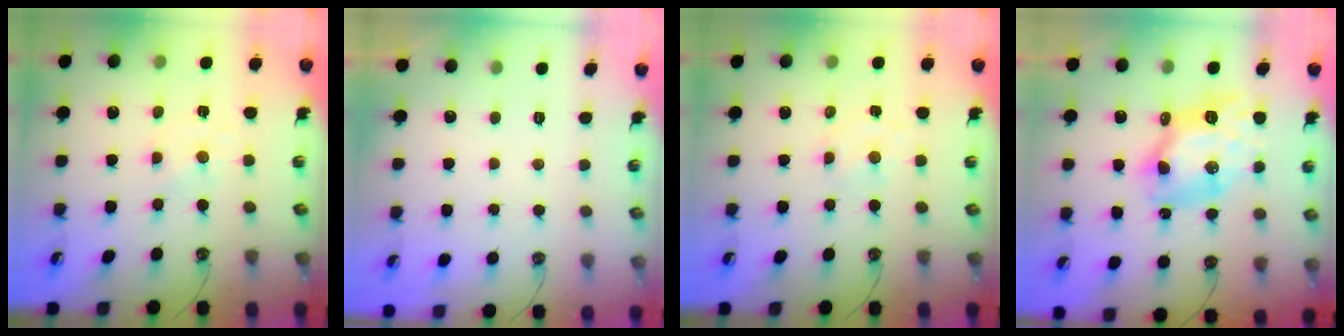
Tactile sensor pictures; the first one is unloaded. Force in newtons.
{"total": 0.0}
{"total": 2.6, "press": 2.6, "slide": 0.1}
{"total": 10.7, "press": 10.7, "slide": 0.5}